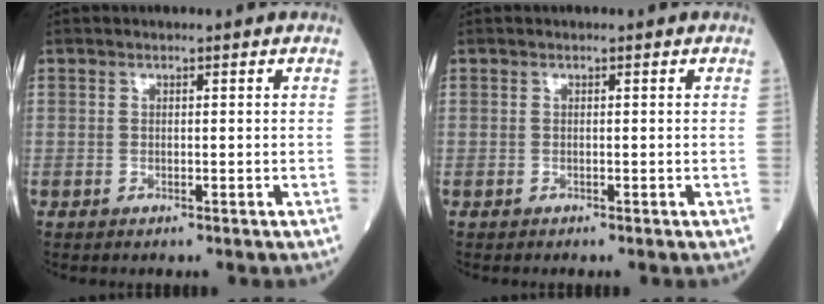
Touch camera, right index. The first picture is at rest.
{"total": 0.0}